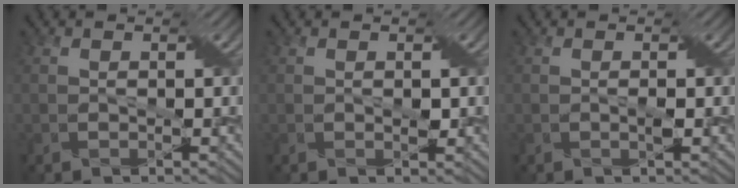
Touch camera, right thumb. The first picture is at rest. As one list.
[{"total": 0.7, "force": [0.1, 0.4, 0.6], "torque": [-0.008, -0.001, 0.001]}, {"total": 0.7, "force": [-0.1, 0.0, 0.7], "torque": [-0.014, 0.001, -0.002]}]